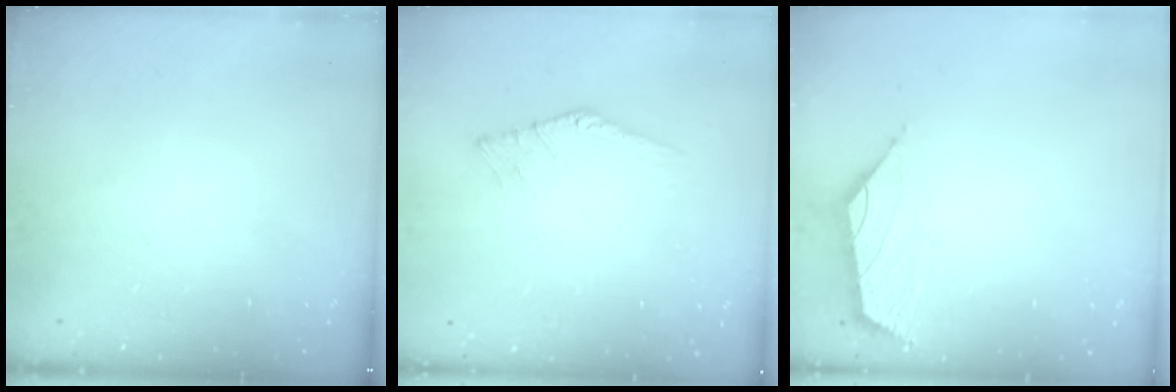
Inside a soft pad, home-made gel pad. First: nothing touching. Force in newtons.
{"total": 0.9, "press": 0.8, "slide": 0.4}
{"total": 1.6, "press": 1.4, "slide": 0.7}